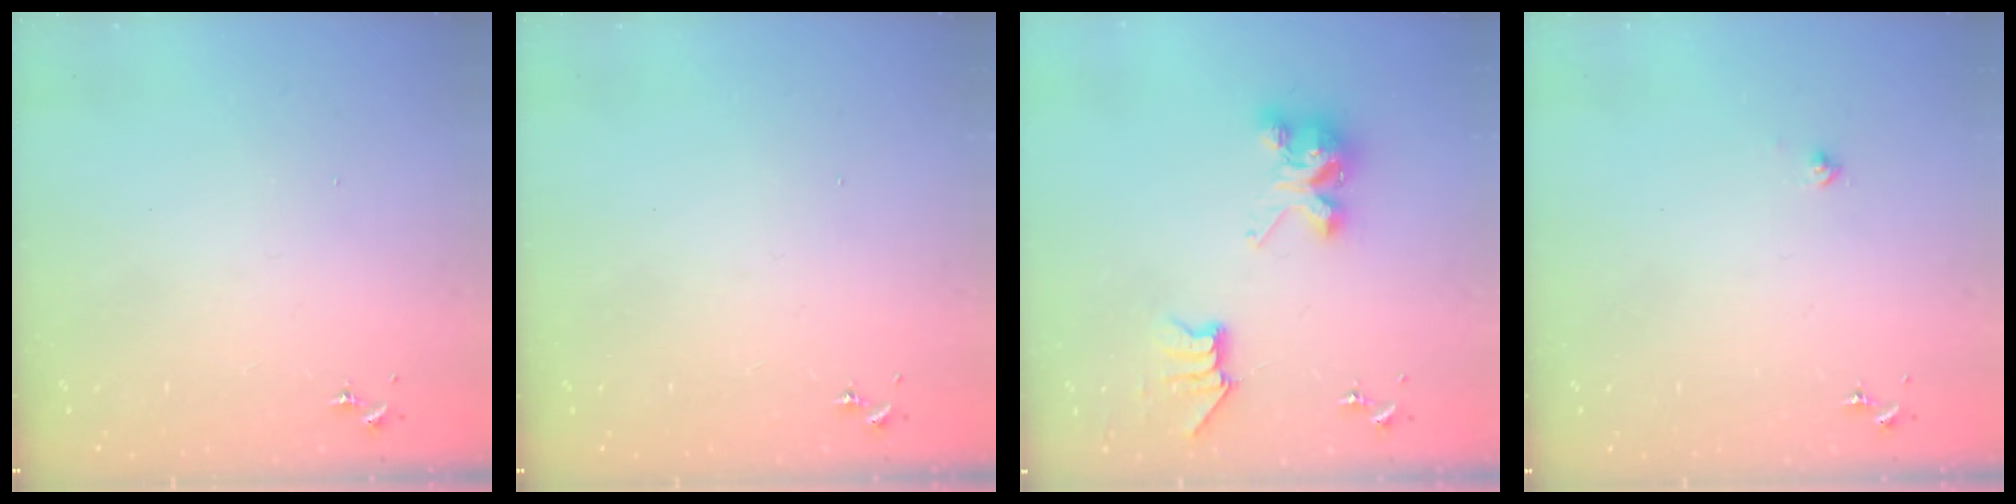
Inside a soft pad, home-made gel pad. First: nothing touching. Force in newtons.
{"total": 0.0}
{"total": 8.0, "press": 8.0, "slide": 0.1}
{"total": 2.3, "press": 2.3, "slide": 0.2}